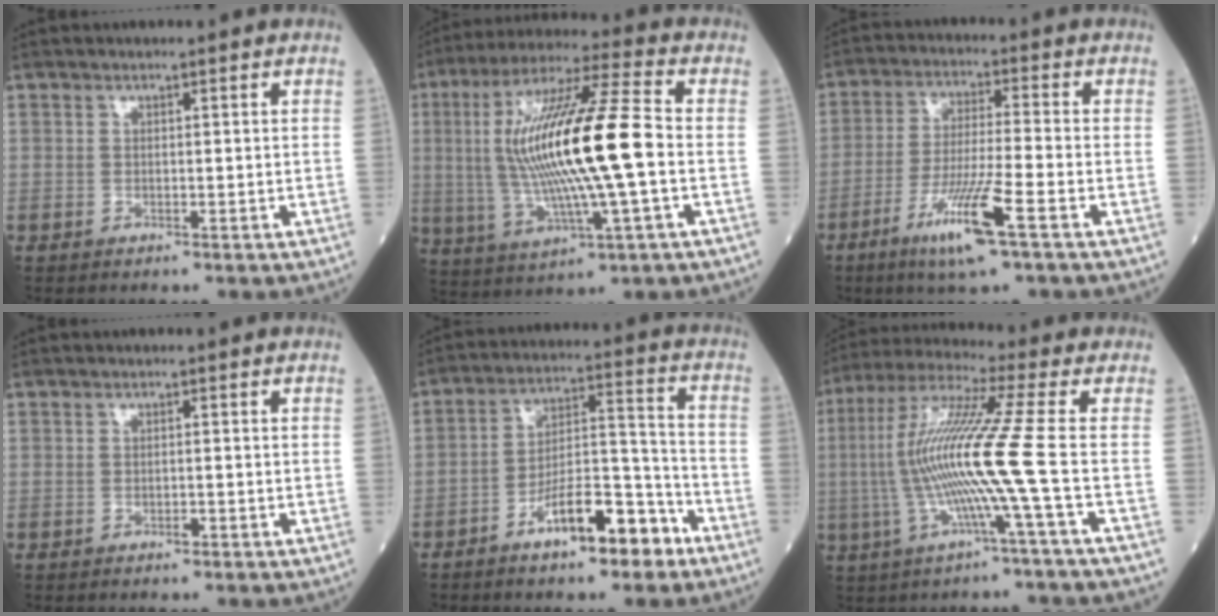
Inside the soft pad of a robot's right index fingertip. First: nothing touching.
{"total": 19.0, "force": [-0.1, 1.5, 19.0], "torque": [-0.378, 0.012, -0.004]}
{"total": 10.4, "force": [-5.3, -0.2, 9.0], "torque": [-0.176, -0.018, -0.100]}
{"total": 0.9, "force": [-0.5, 0.3, 0.7], "torque": [-0.014, 0.000, -0.007]}
{"total": 11.3, "force": [-6.9, 3.3, 8.3], "torque": [-0.141, 0.020, -0.113]}
{"total": 13.6, "force": [-2.0, -2.3, 13.2], "torque": [-0.268, 0.001, -0.048]}